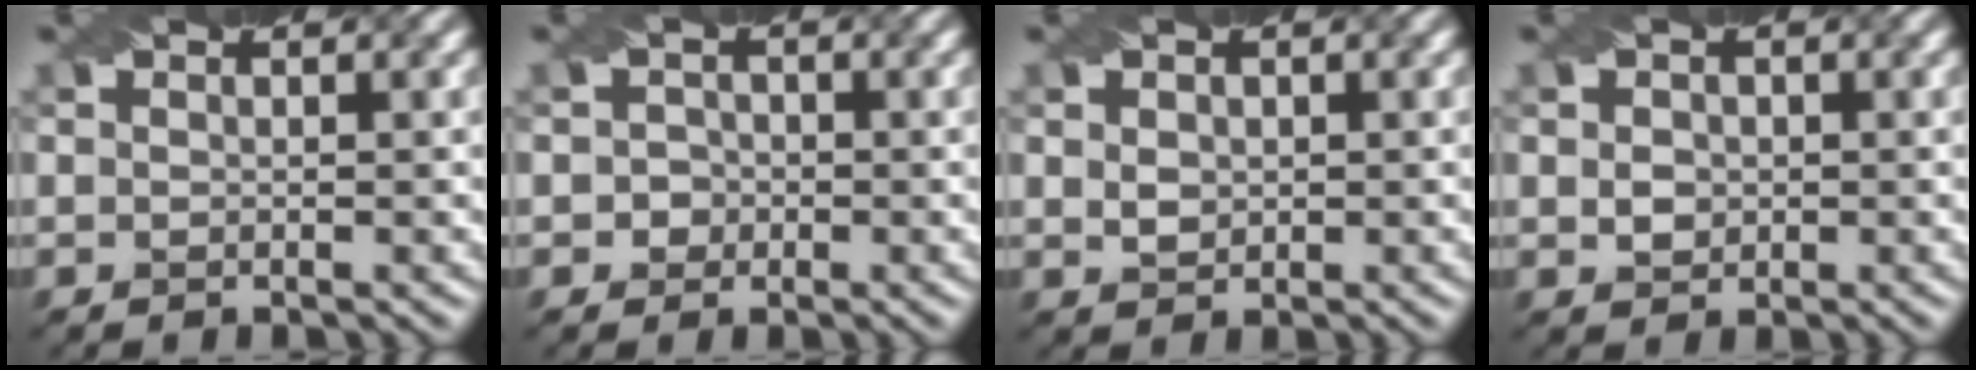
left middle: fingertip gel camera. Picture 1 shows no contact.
{"total": 1.4, "force": [-0.1, 1.4, 0.3], "torque": [0.008, 0.001, -0.005]}
{"total": 1.7, "force": [0.5, 1.4, 0.9], "torque": [-0.017, 0.001, 0.013]}
{"total": 1.8, "force": [0.2, 1.6, 0.8], "torque": [-0.018, 0.000, 0.006]}